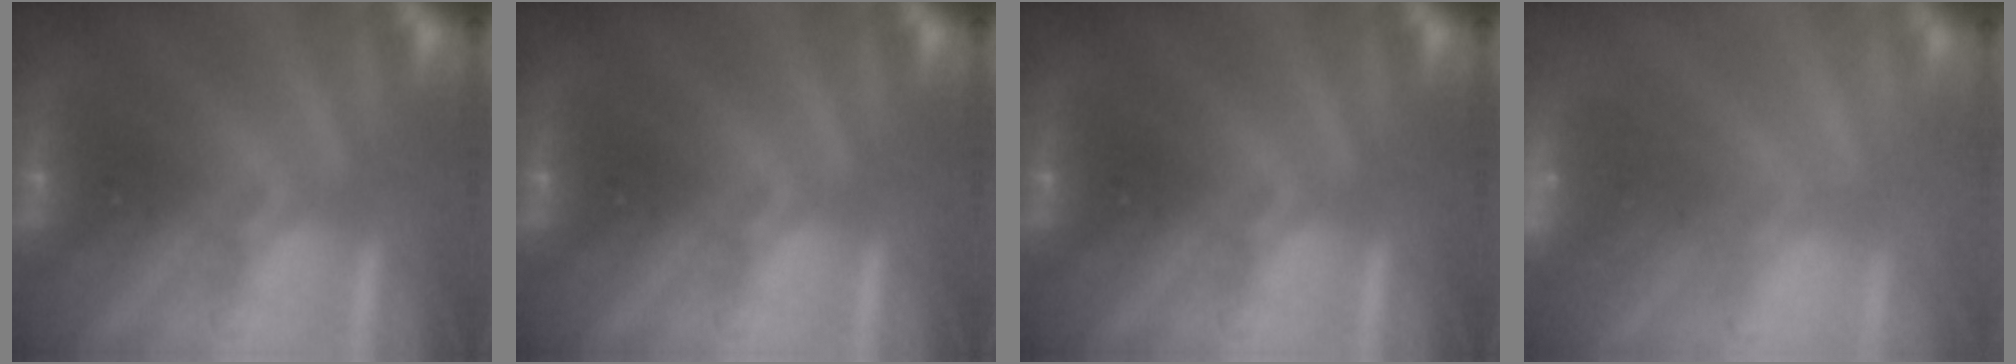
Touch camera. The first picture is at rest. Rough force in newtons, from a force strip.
{"total": 0.0}
{"total": 0.0}
{"total": 6.6}